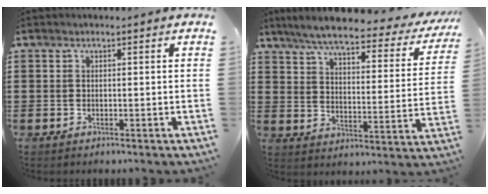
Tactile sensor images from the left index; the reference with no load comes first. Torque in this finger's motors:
{"motor_torque": [2.14, 0.00, 0.92, 0.21]}